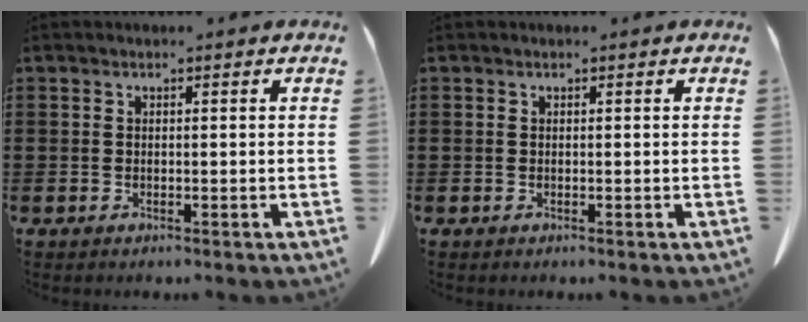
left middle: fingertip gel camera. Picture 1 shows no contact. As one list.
[{"total": 0.0}]